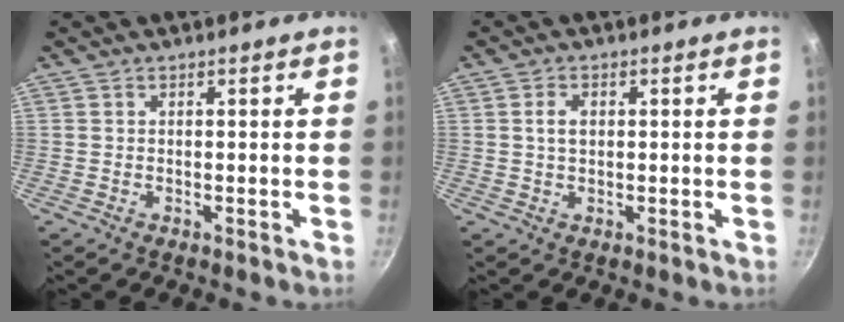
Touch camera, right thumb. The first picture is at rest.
{"total": 2.7, "force": [0.4, 1.8, 2.0], "torque": [-0.030, 0.002, 0.009]}